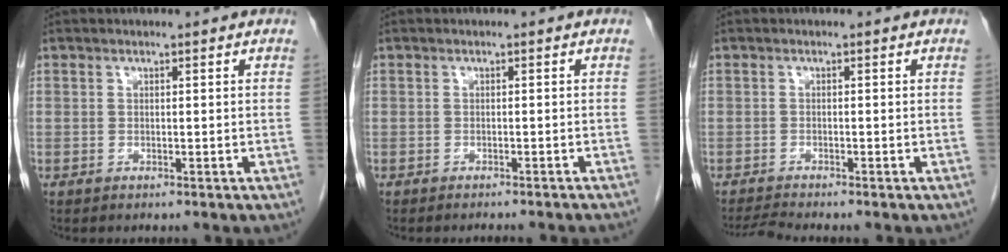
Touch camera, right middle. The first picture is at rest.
{"total": 4.2, "force": [-3.9, -0.3, 1.6], "torque": [-0.017, -0.006, -0.047]}
{"total": 2.2, "force": [-2.0, -1.0, 0.3], "torque": [-0.021, -0.017, -0.040]}